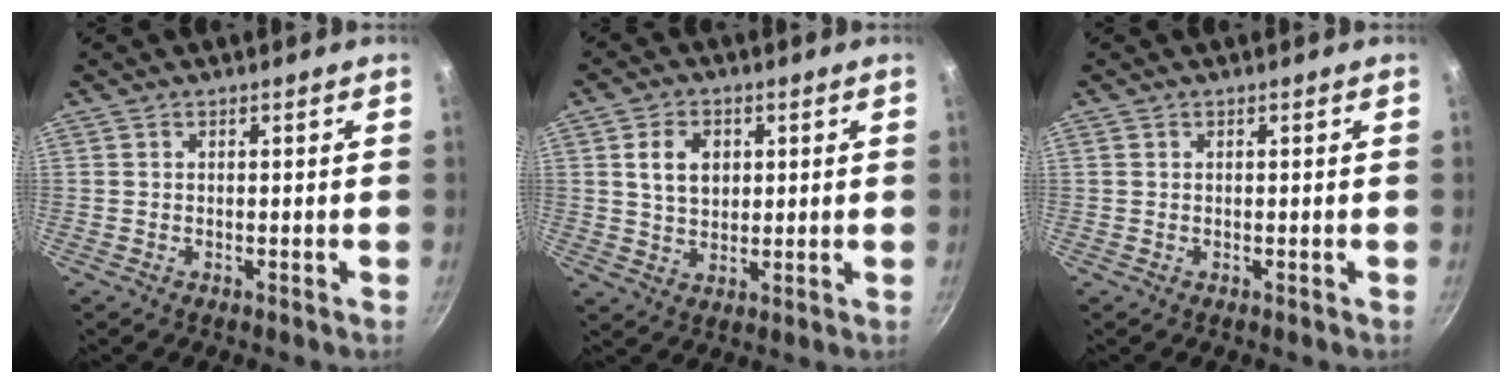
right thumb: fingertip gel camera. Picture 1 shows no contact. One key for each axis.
{"total": 6.8, "fx": 1.7, "fy": 4.9, "fz": 4.3, "tx": -0.059, "ty": -0.004, "tz": 0.032}
{"total": 0.0}